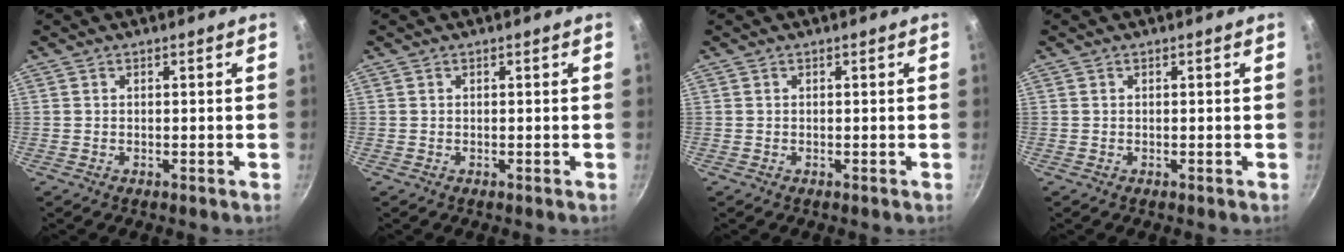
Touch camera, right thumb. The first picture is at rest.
{"total": 0.0}
{"total": 0.0}
{"total": 0.0}